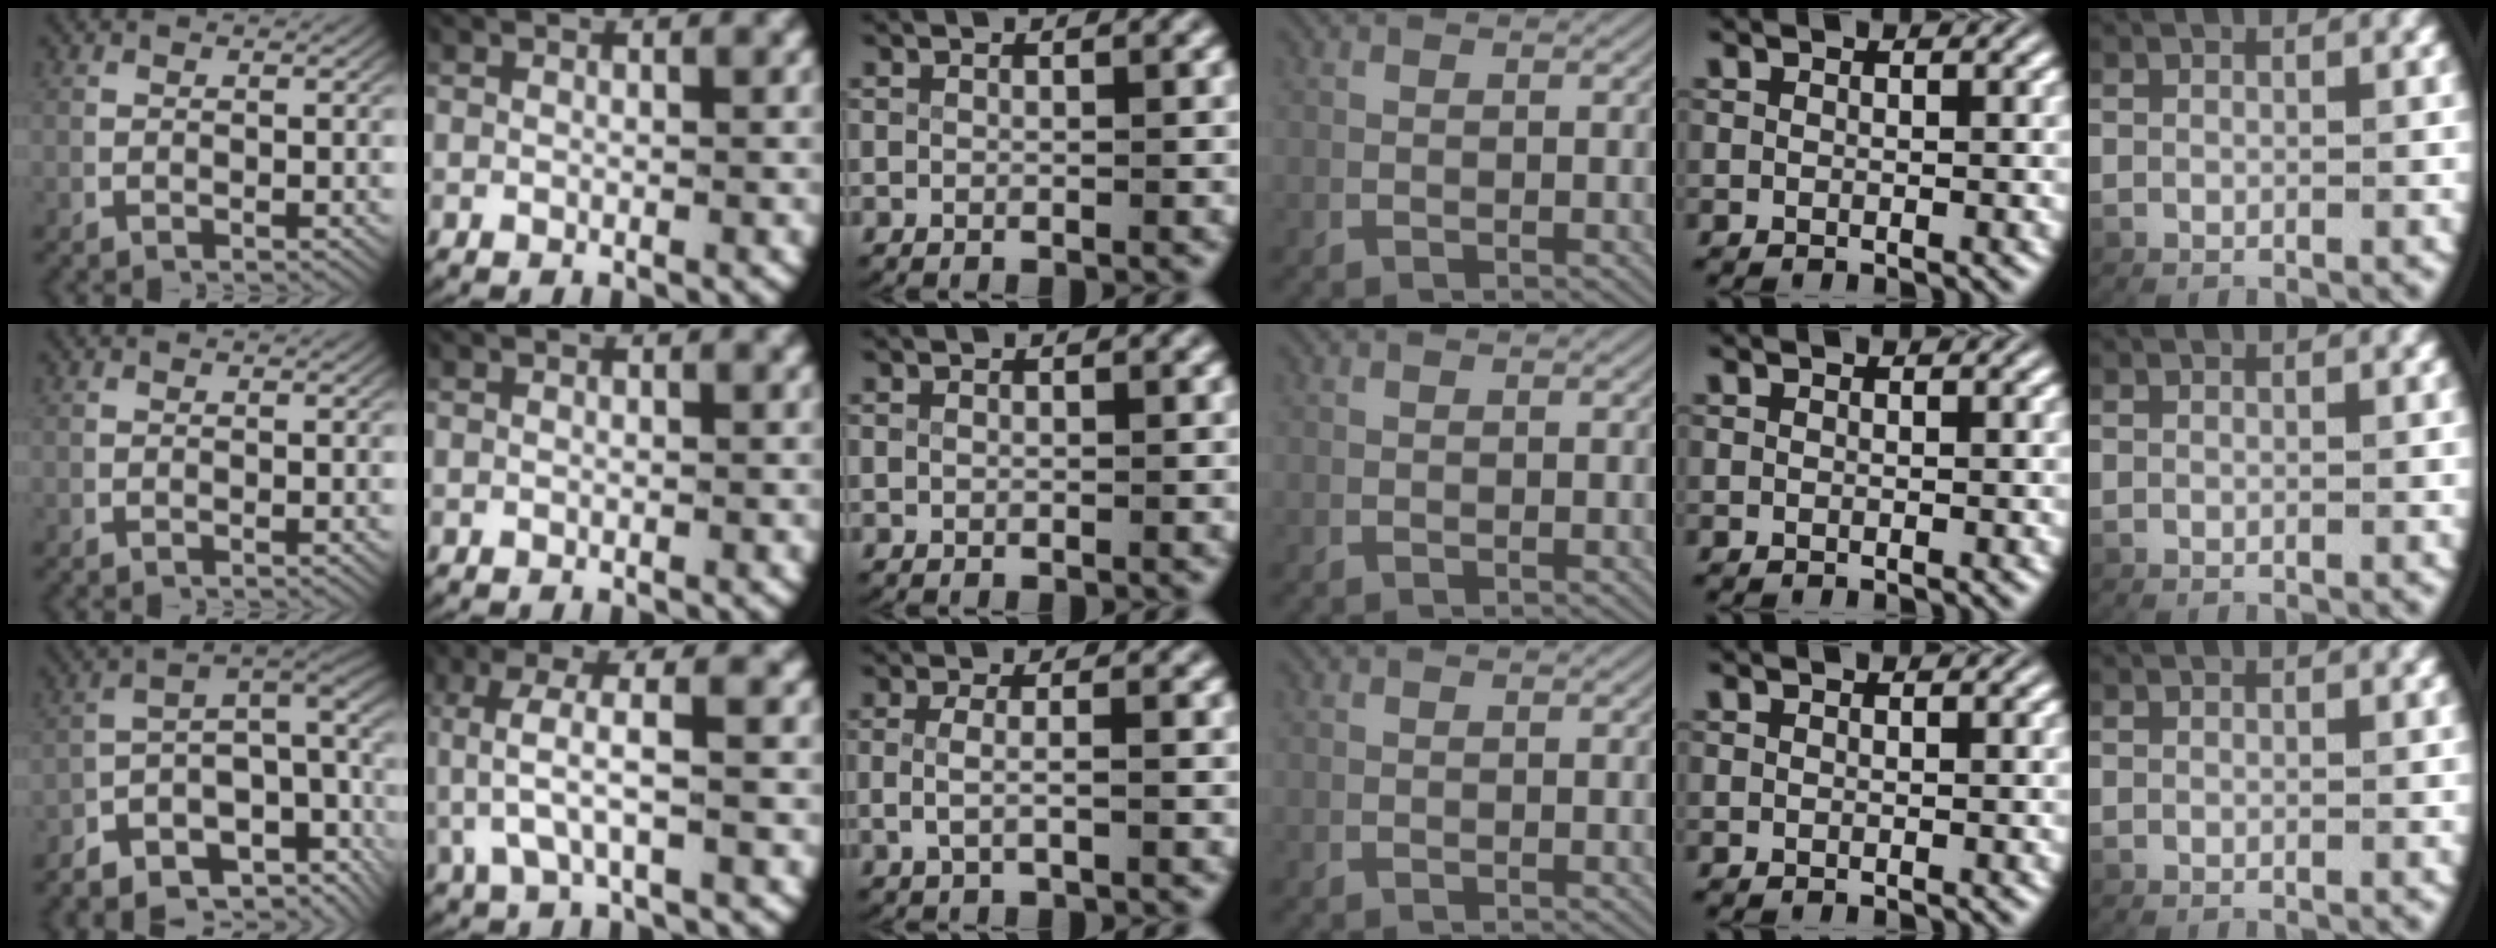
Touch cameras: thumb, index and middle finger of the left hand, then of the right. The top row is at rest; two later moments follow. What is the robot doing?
{"motion": "lift_and_place", "object": "towel"}